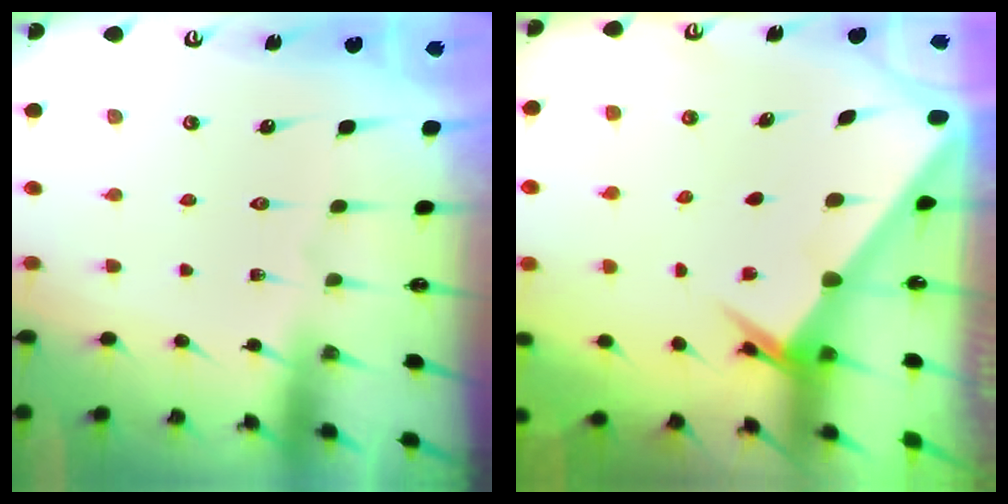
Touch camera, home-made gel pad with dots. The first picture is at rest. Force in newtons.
{"total": 2.4, "press": 2.4, "slide": 0.3}